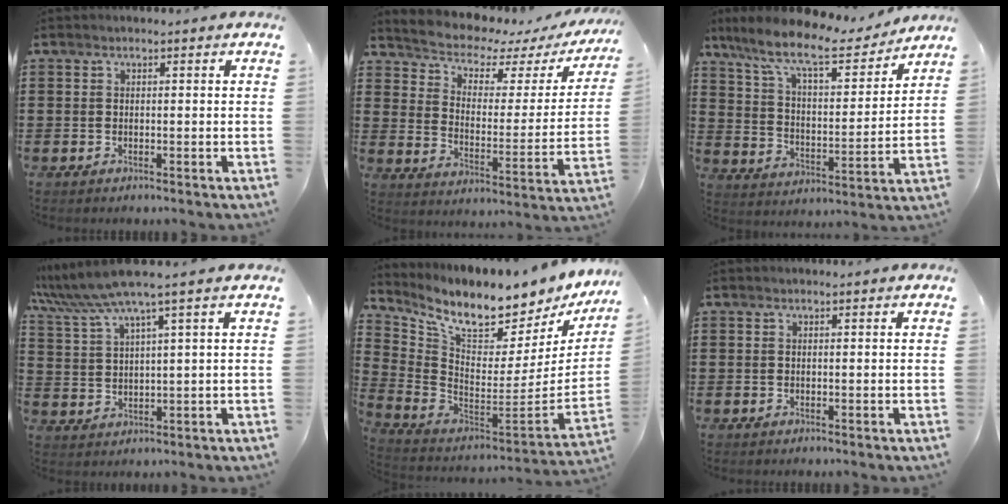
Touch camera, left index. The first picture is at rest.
{"total": 4.7, "force": [4.3, 1.4, 1.3], "torque": [-0.054, -0.035, 0.066]}
{"total": 10.6, "force": [8.7, 1.8, 5.9], "torque": [-0.145, -0.043, 0.147]}
{"total": 6.0, "force": [4.3, -0.3, 4.2], "torque": [-0.104, -0.020, 0.073]}
{"total": 9.2, "force": [7.9, 1.6, 4.3], "torque": [-0.110, -0.078, 0.129]}
{"total": 0.0}